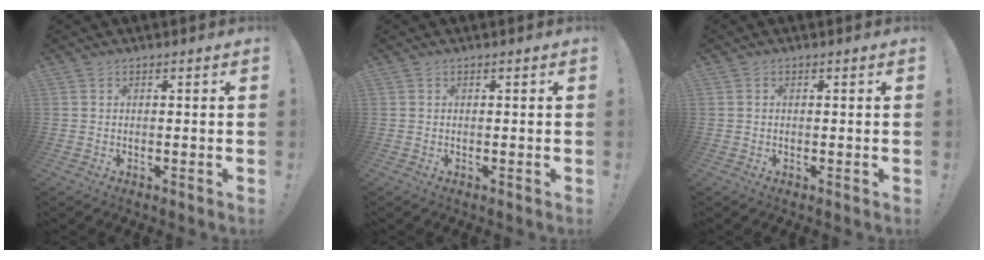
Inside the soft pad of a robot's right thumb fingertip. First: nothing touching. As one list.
[{"total": 0.0}, {"total": 0.0}]